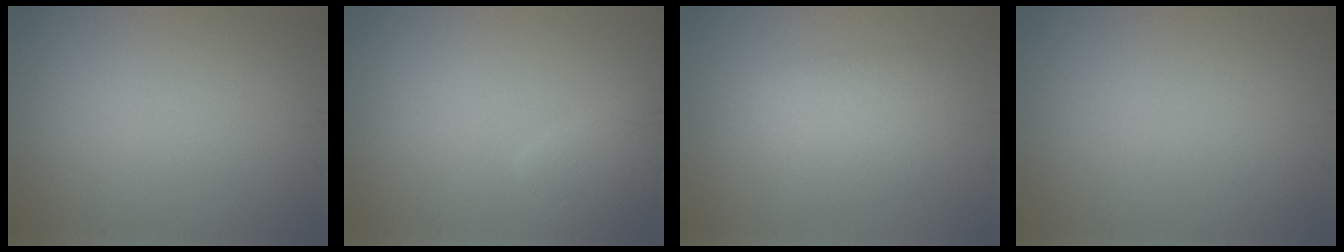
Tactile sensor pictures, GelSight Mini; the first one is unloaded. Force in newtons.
{"total": 3.0, "press": 2.9, "slide": 0.3}
{"total": 3.6, "press": 3.6, "slide": 0.2}
{"total": 0.0}